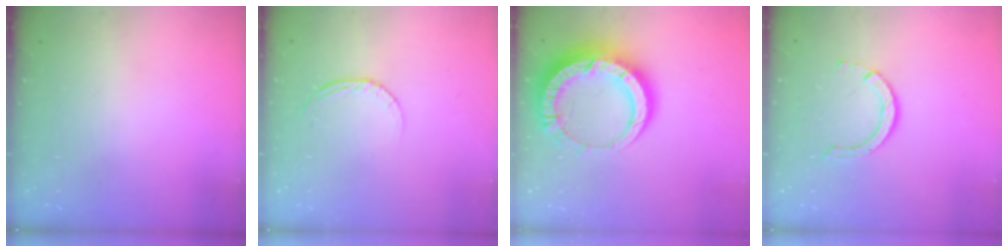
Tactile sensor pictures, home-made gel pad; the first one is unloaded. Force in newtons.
{"total": 3.5, "press": 3.5, "slide": 0.3}
{"total": 16.1, "press": 16.1, "slide": 1.6}
{"total": 3.2, "press": 3.1, "slide": 0.4}